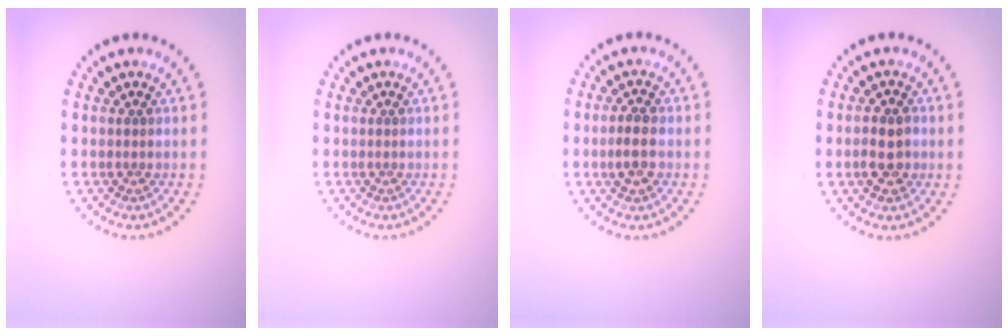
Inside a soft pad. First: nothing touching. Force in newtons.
{"total": 0.0}
{"total": 2.3, "press": 2.3, "slide": 0.4}
{"total": 2.5, "press": 2.5, "slide": 0.4}